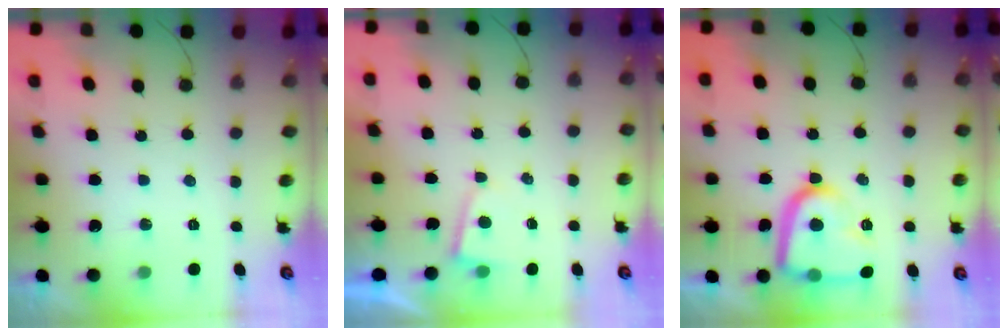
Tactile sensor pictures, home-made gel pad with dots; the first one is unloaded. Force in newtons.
{"total": 2.0, "press": 2.0, "slide": 0.3}
{"total": 15.0, "press": 15.0, "slide": 0.8}